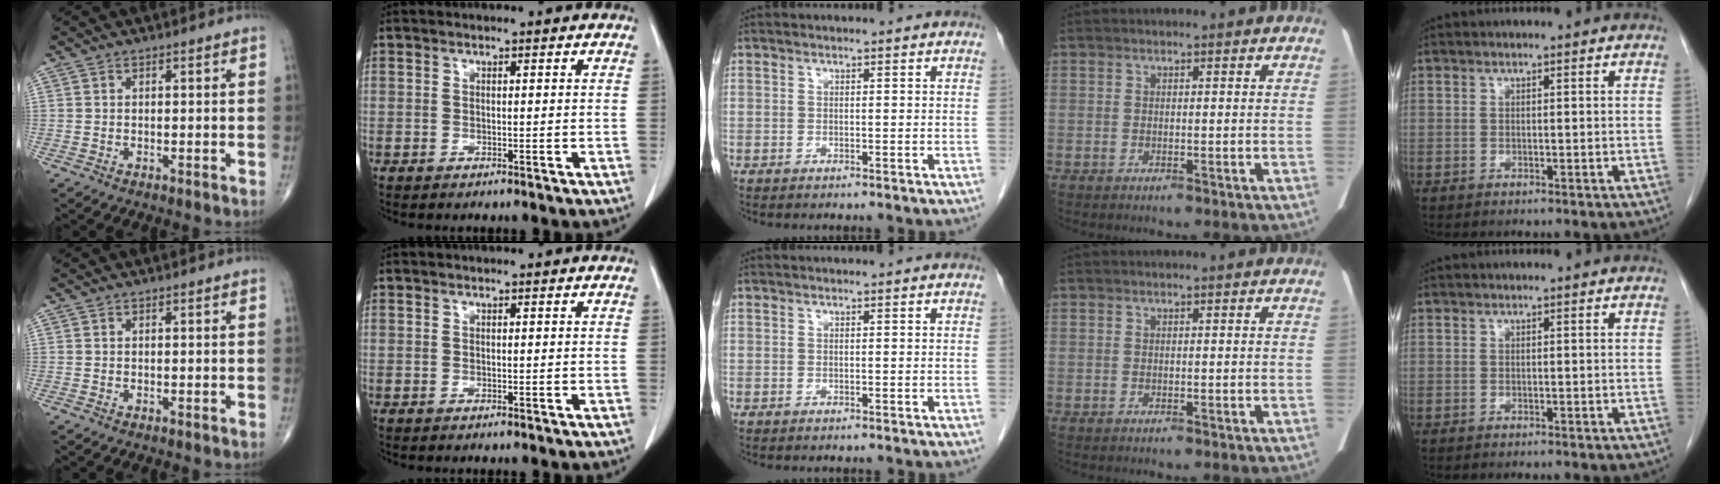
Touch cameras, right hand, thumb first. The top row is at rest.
{}